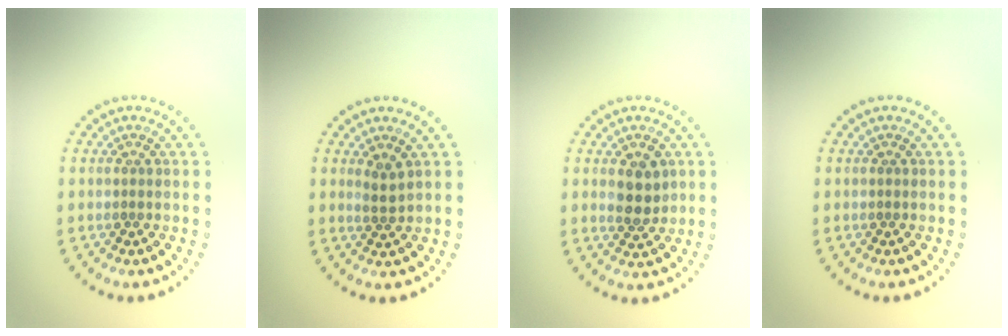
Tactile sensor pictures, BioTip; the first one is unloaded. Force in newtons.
{"total": 1.3, "press": 1.1, "slide": 0.7}
{"total": 2.9, "press": 2.8, "slide": 0.7}
{"total": 0.0}